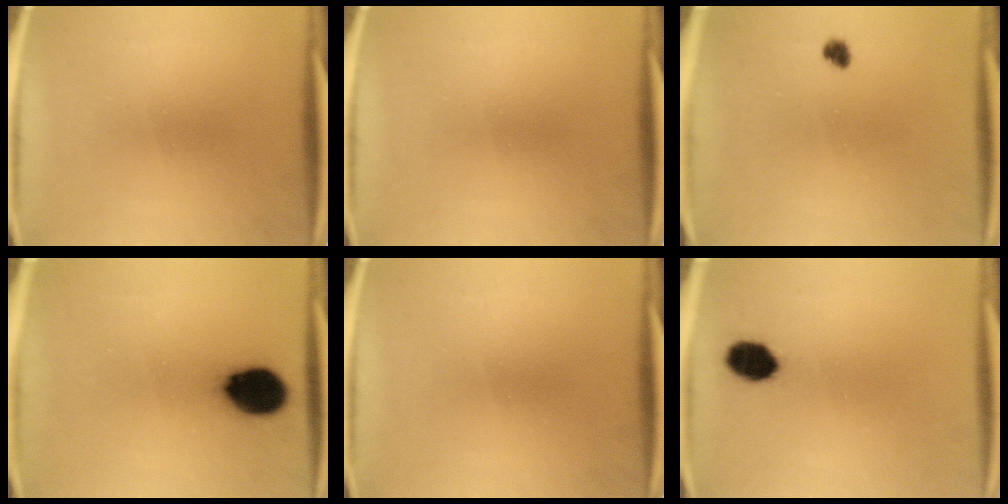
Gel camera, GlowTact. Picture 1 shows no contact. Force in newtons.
{"total": 0.0}
{"total": 1.7}
{"total": 11.9}
{"total": 0.0}
{"total": 6.4}